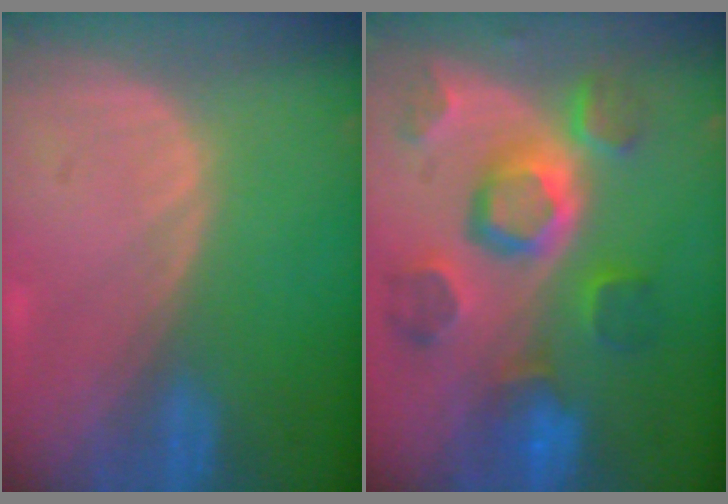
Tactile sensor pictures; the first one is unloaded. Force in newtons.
{"total": 11.2, "press": 10.0, "slide": 5.1}